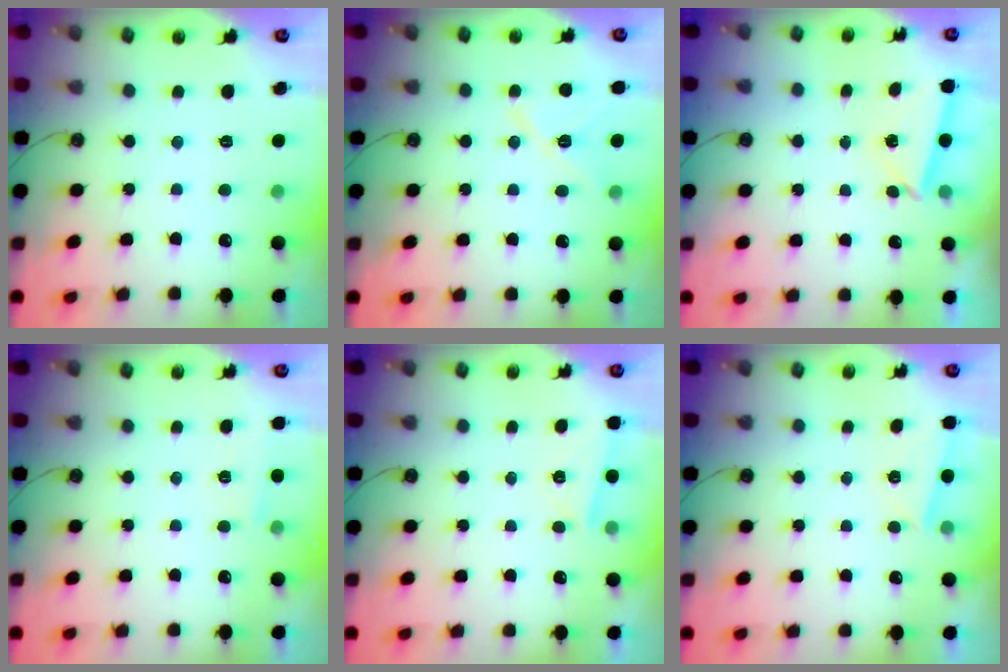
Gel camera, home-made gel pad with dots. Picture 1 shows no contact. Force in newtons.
{"total": 11.0, "press": 11.0, "slide": 0.9}
{"total": 2.5, "press": 1.9, "slide": 1.6}
{"total": 2.1, "press": 2.1, "slide": 0.4}
{"total": 2.6, "press": 1.5, "slide": 2.1}
{"total": 3.1, "press": 1.9, "slide": 2.4}